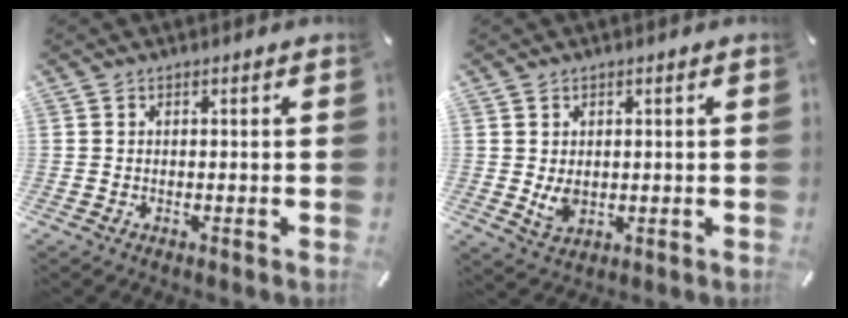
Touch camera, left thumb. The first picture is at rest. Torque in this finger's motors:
{"motor_torque": [0.76, 0.86, 0.19, -0.20, 0.00]}